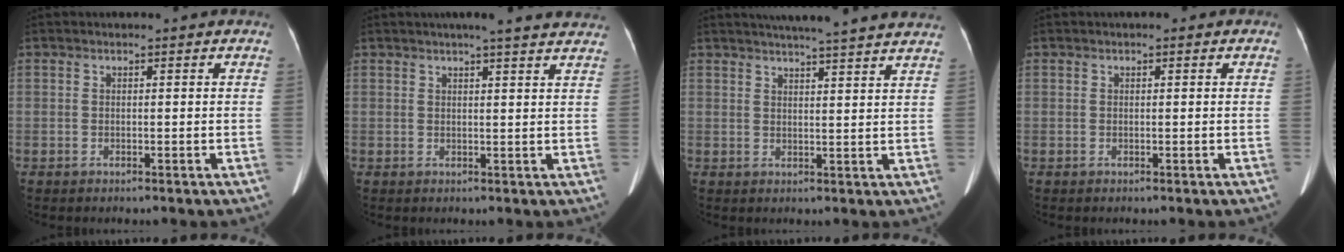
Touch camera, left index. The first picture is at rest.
{"total": 10.3, "force": [9.0, 0.5, 5.0], "torque": [-0.060, 0.014, 0.089]}
{"total": 15.9, "force": [14.2, 0.3, 7.1], "torque": [-0.108, 0.011, 0.172]}
{"total": 0.5, "force": [0.1, 0.4, 0.3], "torque": [-0.005, 0.008, -0.001]}